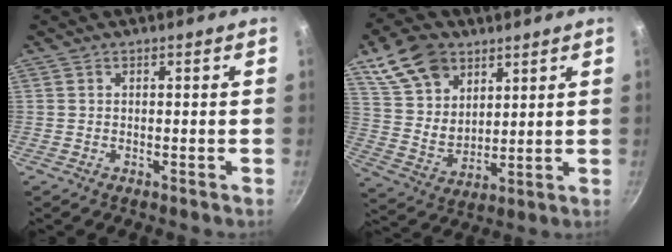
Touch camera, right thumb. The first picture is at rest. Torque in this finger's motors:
{"motor_torque": [-0.28, 0.37, 0.07, -0.02, 0.07]}